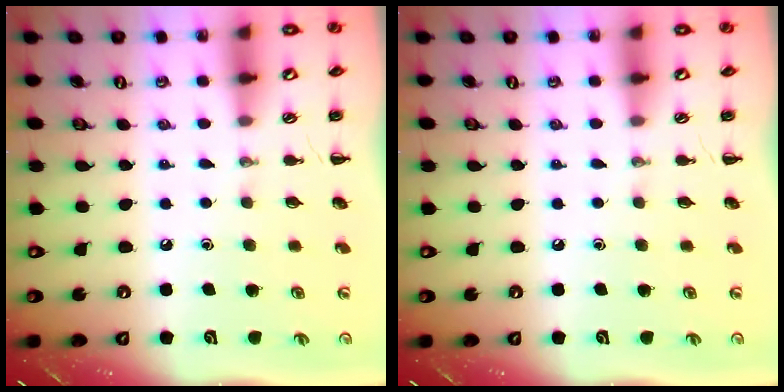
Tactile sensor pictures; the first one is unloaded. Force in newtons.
{"total": 0.0}